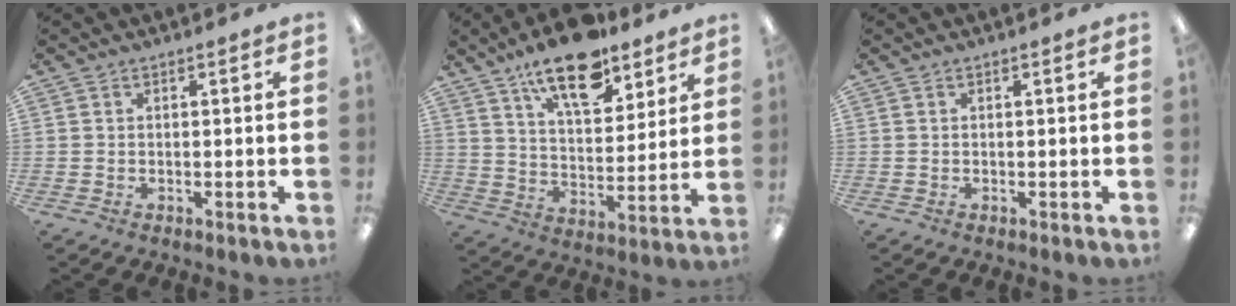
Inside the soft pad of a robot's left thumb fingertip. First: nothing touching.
{"total": 16.8, "force": [12.2, 6.9, 9.1], "torque": [-0.146, -0.063, 0.211]}
{"total": 0.0}